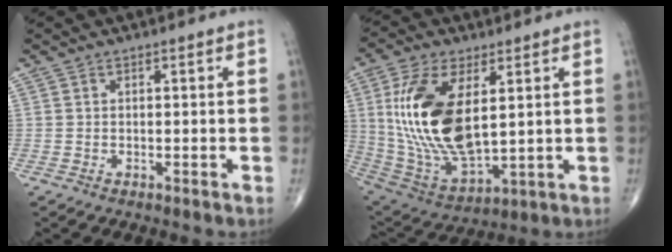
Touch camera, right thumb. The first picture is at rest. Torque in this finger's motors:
{"motor_torque": [0.85, 4.16, 2.12, 0.65, 0.28]}